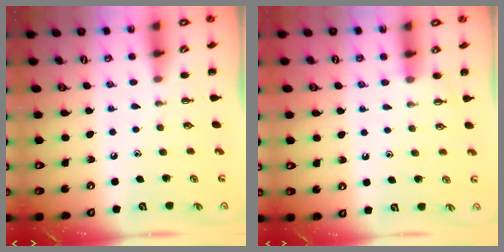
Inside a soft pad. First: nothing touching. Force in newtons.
{"total": 5.0, "press": 4.8, "slide": 1.4}